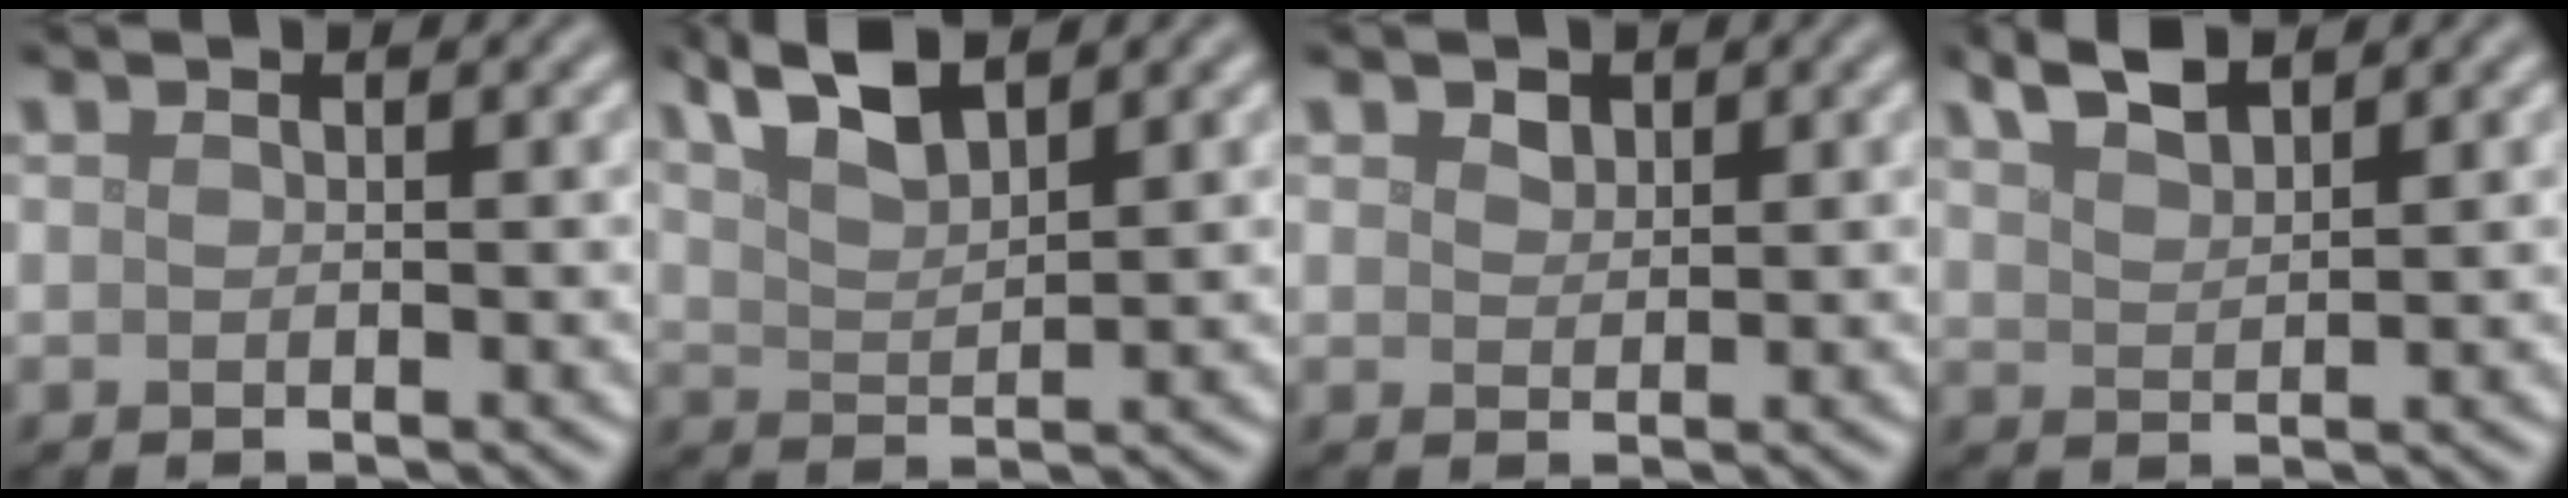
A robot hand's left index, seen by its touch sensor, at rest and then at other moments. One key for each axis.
{"total": 4.4, "fx": 3.3, "fy": 1.2, "fz": 2.7, "tx": -0.061, "ty": 0.009, "tz": 0.063}
{"total": 1.1, "fx": 0.7, "fy": 0.7, "fz": 0.3, "tx": -0.008, "ty": -0.001, "tz": 0.013}
{"total": 3.0, "fx": 2.5, "fy": 0.6, "fz": 1.5, "tx": -0.031, "ty": 0.008, "tz": 0.051}